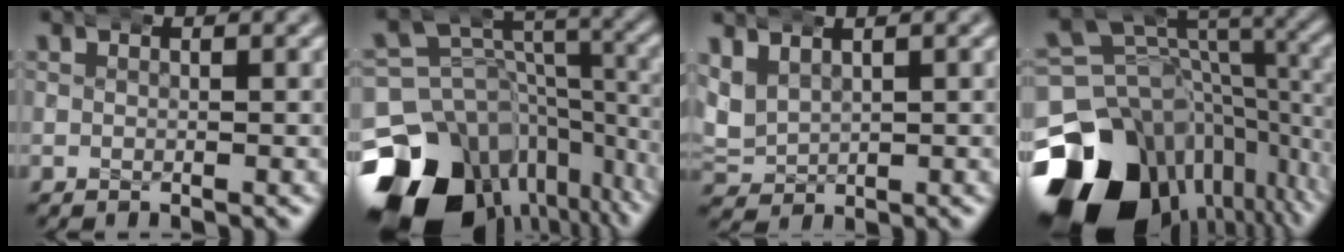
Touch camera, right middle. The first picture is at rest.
{"total": 20.3, "force": [-10.3, 13.8, 10.9], "torque": [-0.155, -0.076, -0.140]}
{"total": 3.5, "force": [0.8, 3.1, 1.3], "torque": [-0.053, -0.010, 0.022]}
{"total": 20.9, "force": [-8.8, 14.0, 12.7], "torque": [-0.160, -0.058, -0.124]}